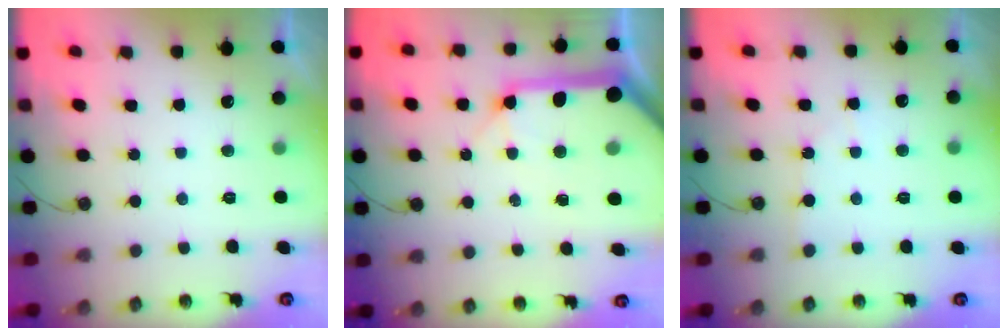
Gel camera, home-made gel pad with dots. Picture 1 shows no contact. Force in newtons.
{"total": 20.8, "press": 20.5, "slide": 3.1}
{"total": 3.0, "press": 2.9, "slide": 0.4}